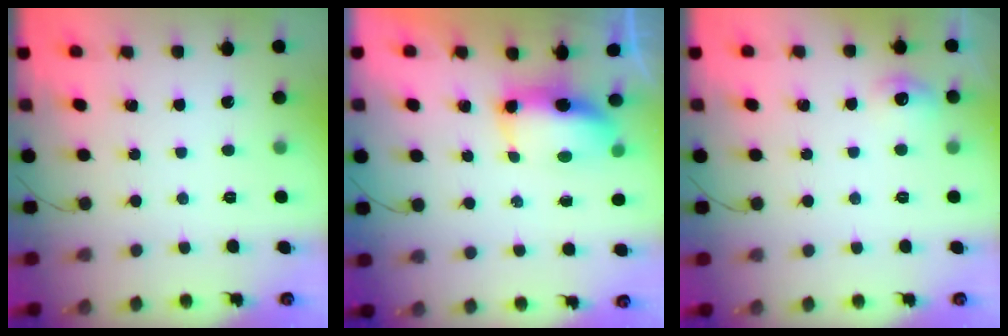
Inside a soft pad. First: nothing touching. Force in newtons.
{"total": 10.7, "press": 8.8, "slide": 6.1}
{"total": 6.9, "press": 6.8, "slide": 1.3}